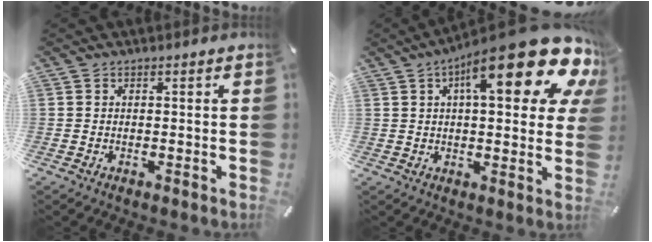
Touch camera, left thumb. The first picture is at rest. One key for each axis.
{"total": 22.5, "fx": 11.5, "fy": 6.6, "fz": 18.2, "tx": -0.259, "ty": -0.070, "tz": 0.177}